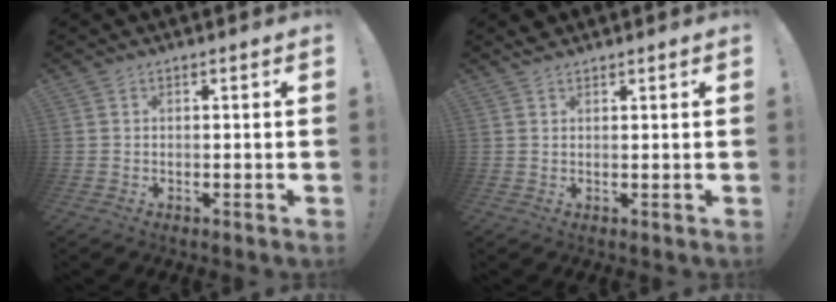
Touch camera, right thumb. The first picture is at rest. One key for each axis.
{"total": 1.7, "fx": 1.5, "fy": 0.6, "fz": 0.2, "tx": 0.010, "ty": -0.010, "tz": 0.026}